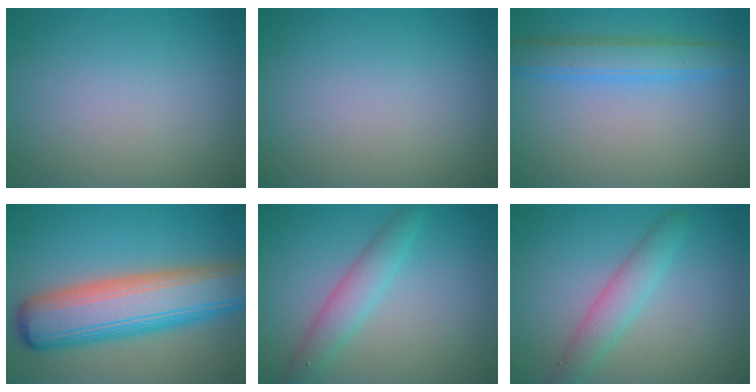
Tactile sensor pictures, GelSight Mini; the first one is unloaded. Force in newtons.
{"total": 0.0}
{"total": 3.8, "press": 3.8, "slide": 0.1}
{"total": 10.6, "press": 10.6, "slide": 0.3}
{"total": 3.0, "press": 3.0, "slide": 0.1}
{"total": 3.0, "press": 3.0, "slide": 0.3}